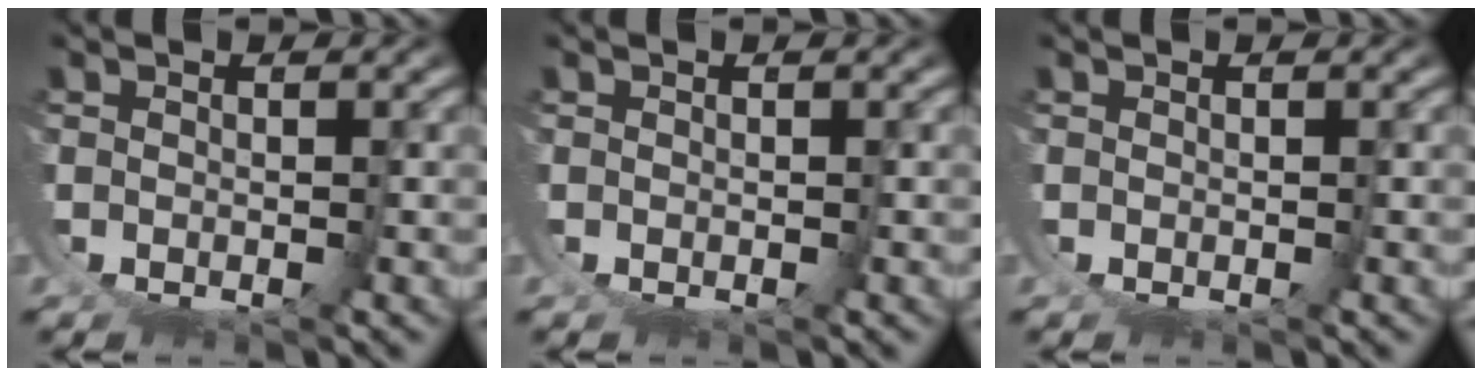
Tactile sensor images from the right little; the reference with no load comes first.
{"total": 0.0}
{"total": 0.0}